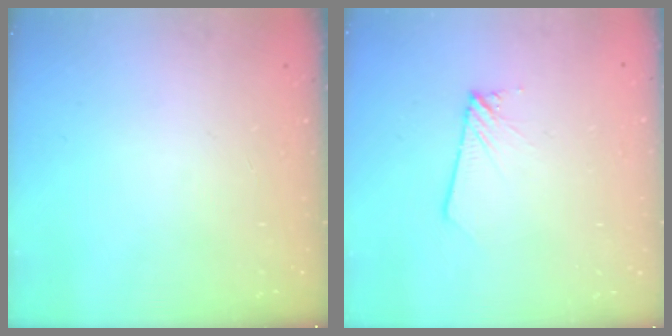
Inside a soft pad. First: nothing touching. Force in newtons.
{"total": 1.6, "press": 1.6, "slide": 0.1}